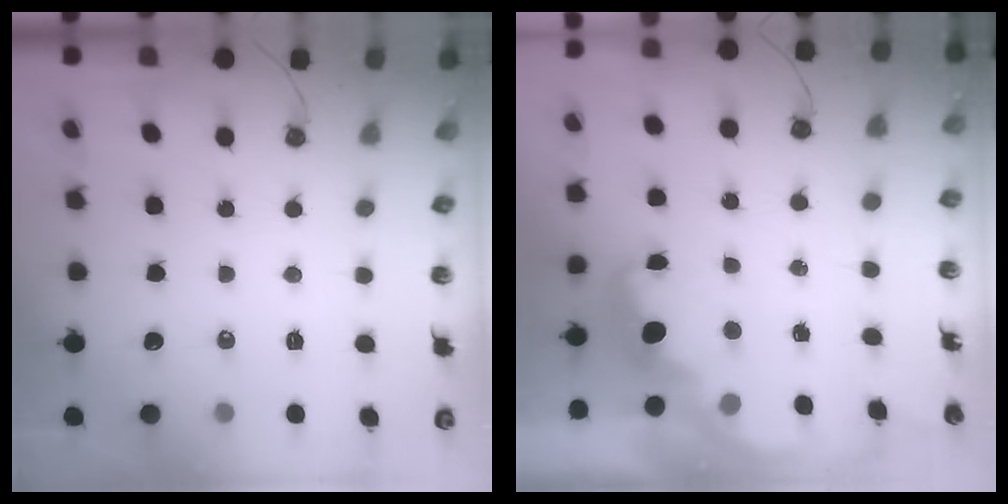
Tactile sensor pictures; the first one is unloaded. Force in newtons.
{"total": 2.1, "press": 2.1, "slide": 0.6}